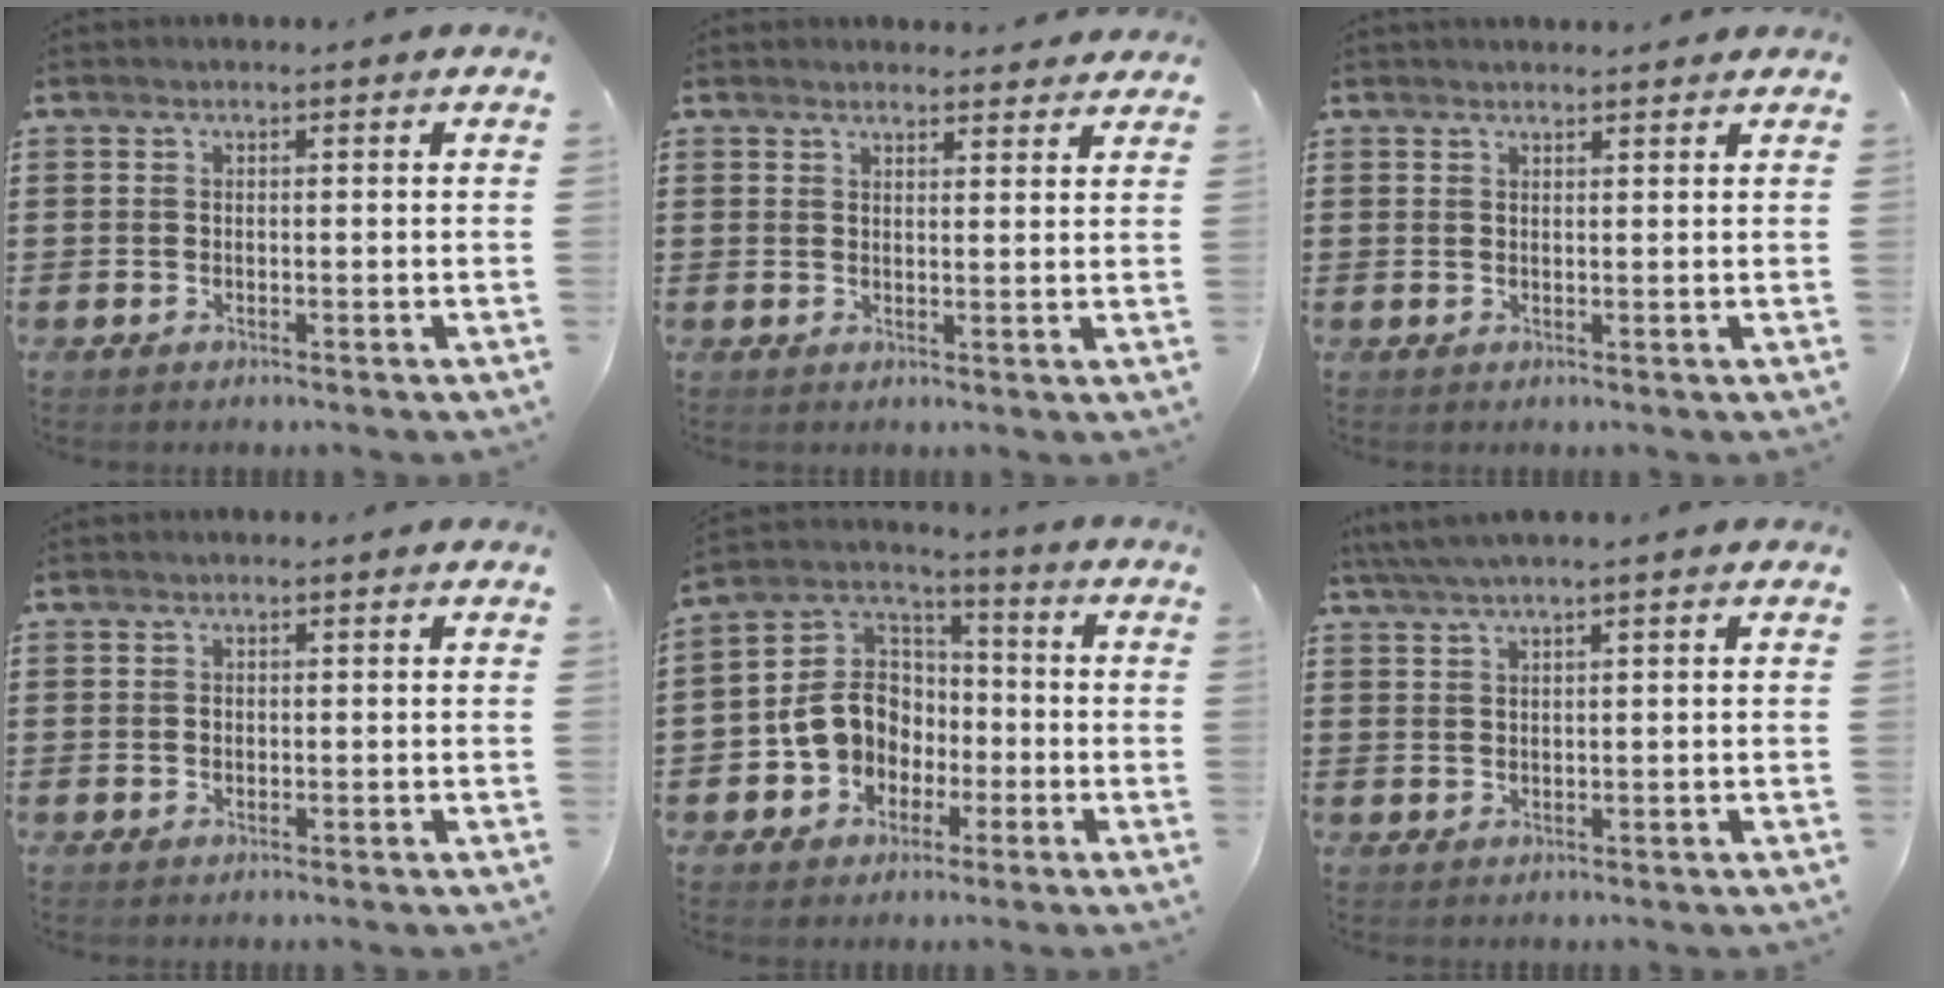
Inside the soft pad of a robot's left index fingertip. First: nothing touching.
{"total": 2.4, "force": [2.4, 0.4, 0.2], "torque": [-0.001, -0.005, 0.044]}
{"total": 1.2, "force": [1.2, 0.1, 0.1], "torque": [-0.004, 0.000, 0.024]}
{"total": 0.6, "force": [0.0, 0.5, 0.3], "torque": [-0.009, 0.002, 0.001]}
{"total": 9.5, "force": [-2.4, 8.5, 3.6], "torque": [-0.115, 0.021, -0.049]}
{"total": 2.0, "force": [1.2, -0.1, 1.7], "torque": [-0.032, 0.000, 0.022]}